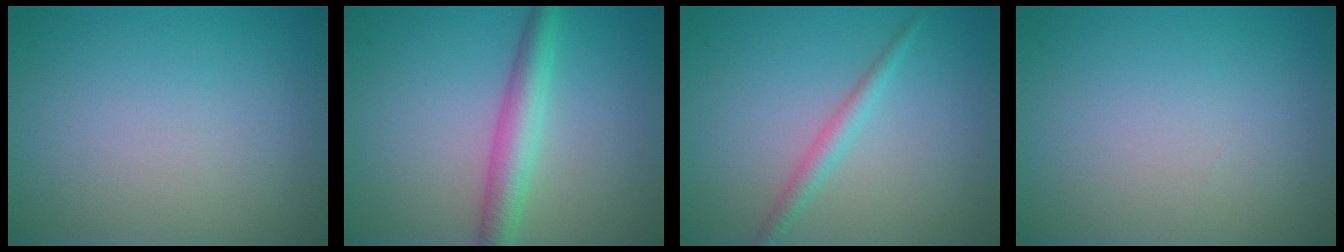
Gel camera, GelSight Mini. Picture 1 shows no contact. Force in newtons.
{"total": 3.9, "press": 3.9, "slide": 0.1}
{"total": 1.8, "press": 1.8, "slide": 0.1}
{"total": 0.0}